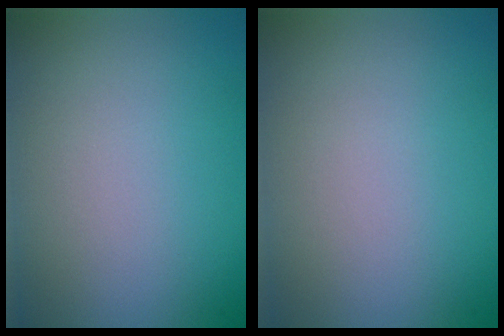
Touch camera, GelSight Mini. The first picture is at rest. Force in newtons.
{"total": 0.0}